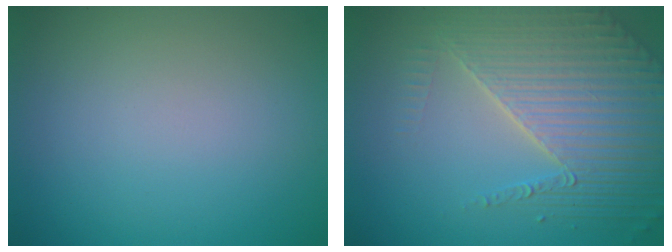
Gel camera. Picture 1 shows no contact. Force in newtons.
{"total": 5.8, "press": 4.8, "slide": 3.2}